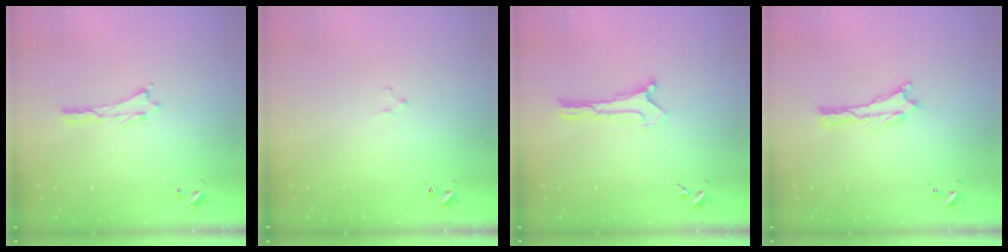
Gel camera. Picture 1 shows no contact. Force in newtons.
{"total": 1.5, "press": 1.5, "slide": 0.2}
{"total": 0.0}
{"total": 0.0}